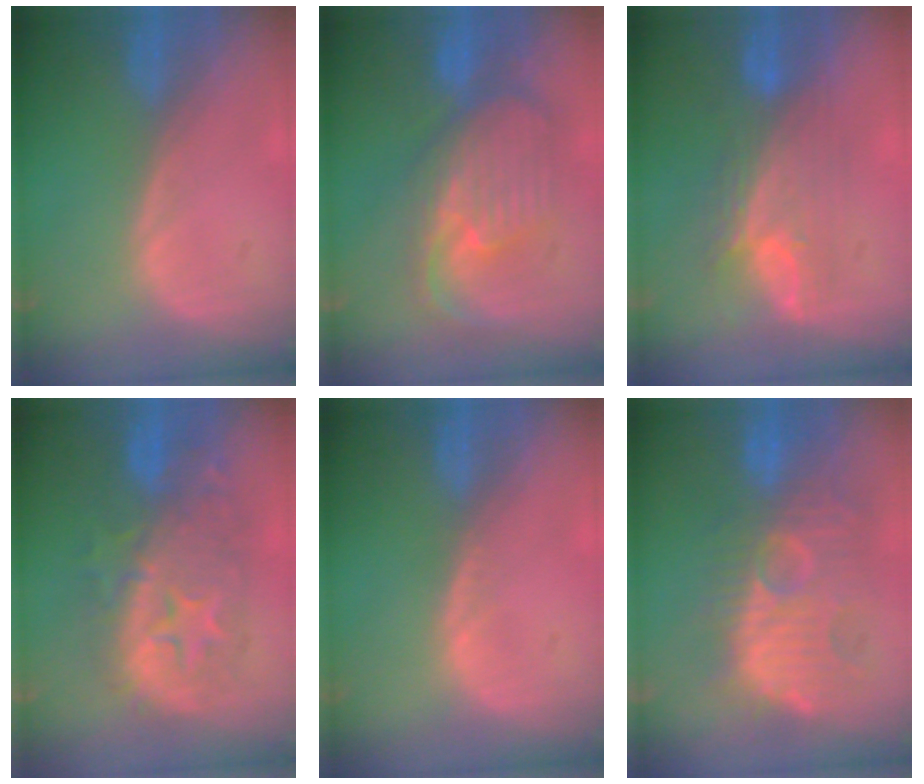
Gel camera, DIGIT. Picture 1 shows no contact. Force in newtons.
{"total": 10.6, "press": 9.5, "slide": 4.8}
{"total": 7.3, "press": 7.2, "slide": 1.3}
{"total": 10.3, "press": 10.2, "slide": 0.7}
{"total": 0.7, "press": 0.6, "slide": 0.3}
{"total": 12.1, "press": 11.7, "slide": 2.9}